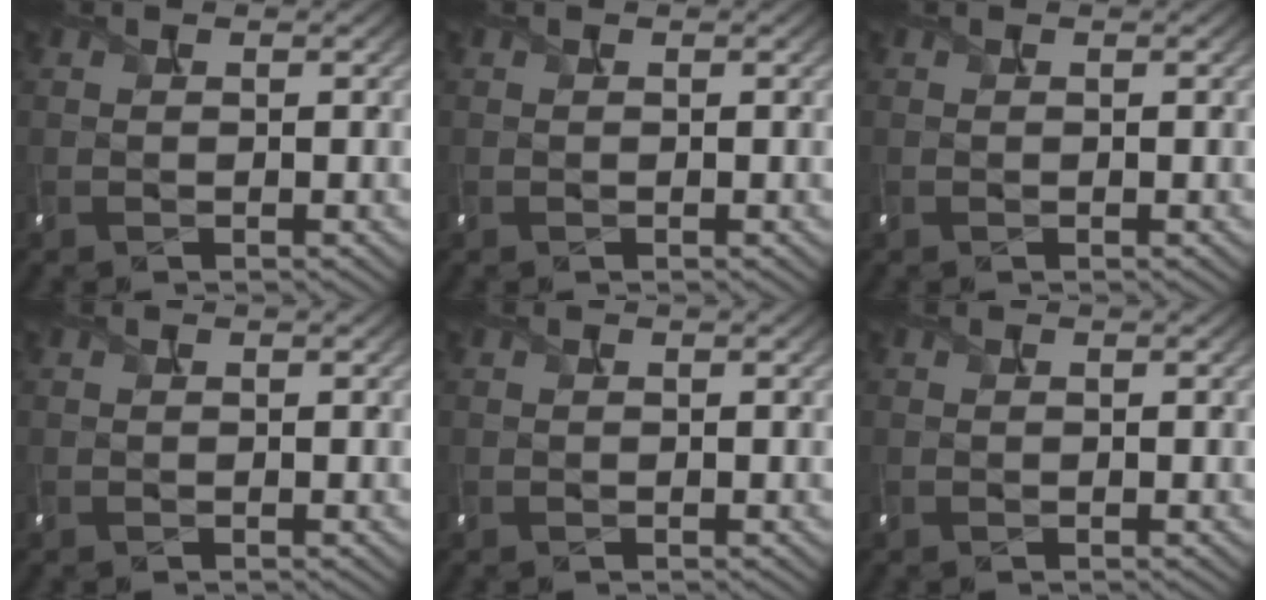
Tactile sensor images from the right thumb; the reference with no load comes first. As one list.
[{"total": 0.0}, {"total": 0.0}, {"total": 0.0}, {"total": 0.0}, {"total": 0.0}]